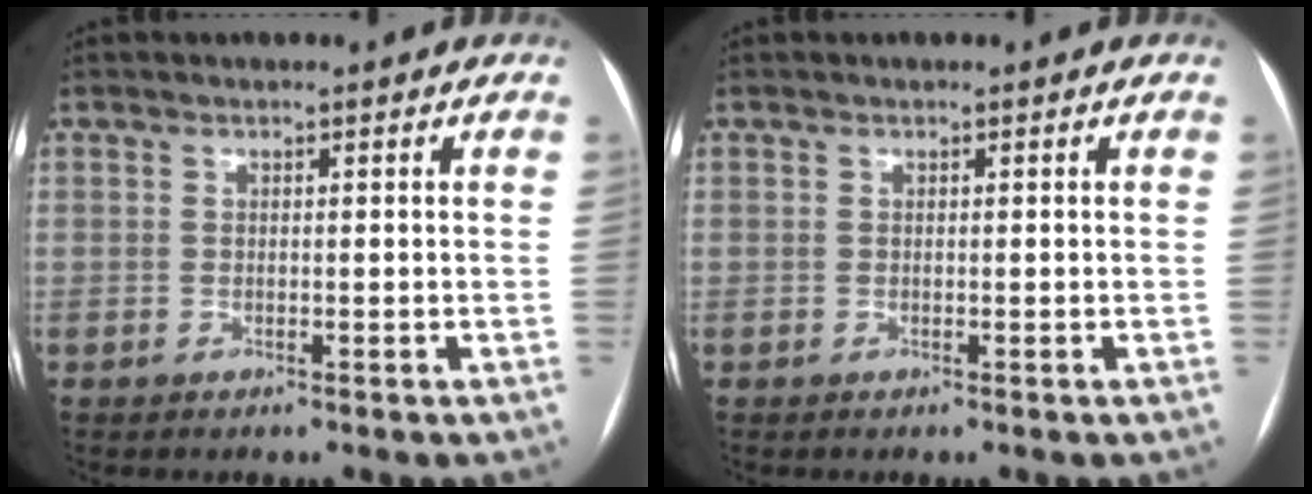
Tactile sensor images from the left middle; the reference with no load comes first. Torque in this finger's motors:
{"motor_torque": [0.02, 0.02, 0.00, 0.00]}